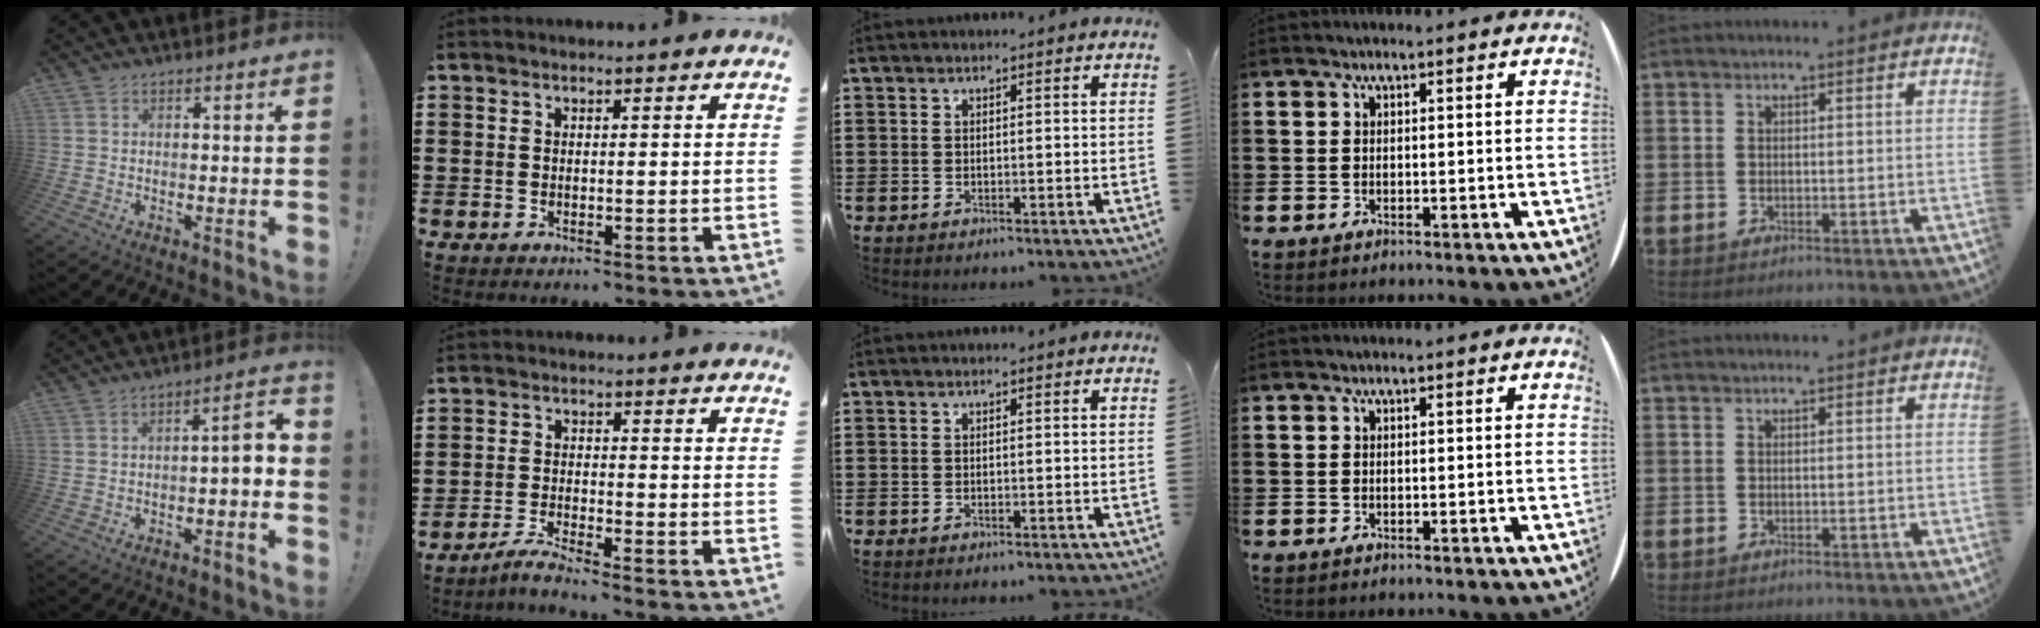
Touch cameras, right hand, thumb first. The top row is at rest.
{"thumb": {"total": 4.9, "force": [-1.6, 0.7, 4.6], "torque": [-0.064, 0.000, -0.033]}, "index": {"total": 2.7, "force": [-2.6, -0.4, 0.9], "torque": [-0.024, 0.001, -0.052]}}